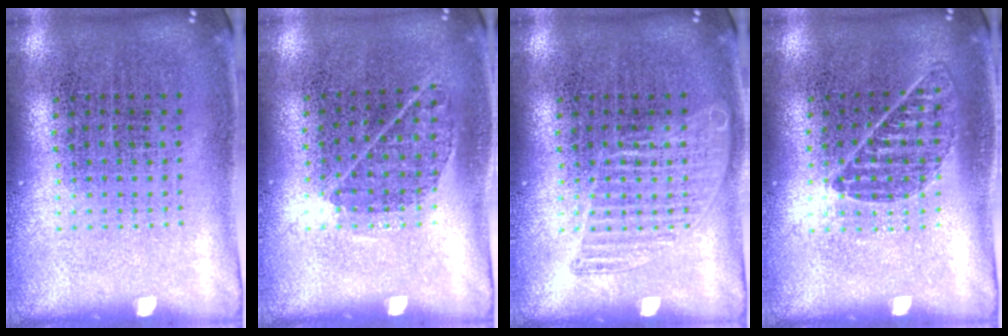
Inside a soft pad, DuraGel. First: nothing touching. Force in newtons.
{"total": 0.8, "press": 0.6, "slide": 0.5}
{"total": 1.4, "press": 1.4, "slide": 0.1}
{"total": 0.8, "press": 0.8, "slide": 0.2}